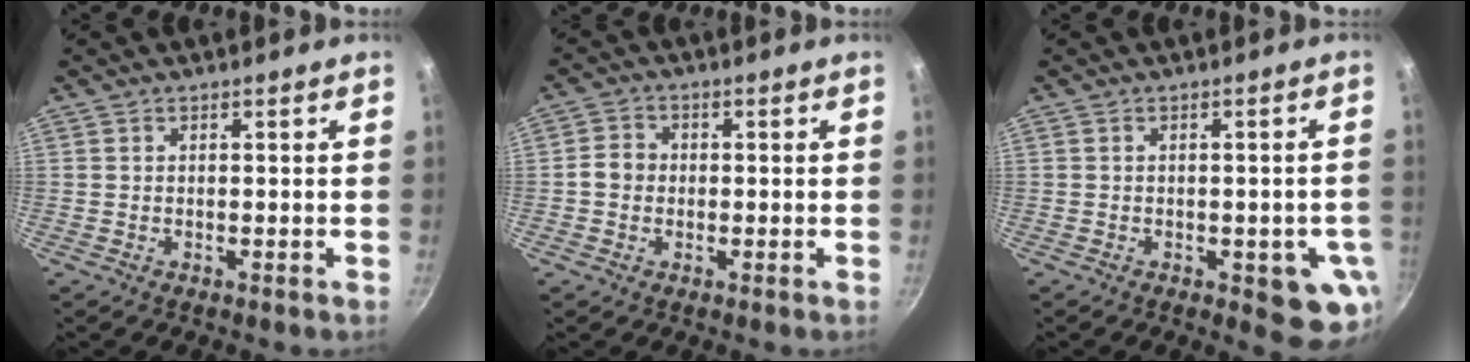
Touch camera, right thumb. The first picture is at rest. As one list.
[{"total": 3.6, "force": [-0.4, 3.2, 1.6], "torque": [-0.017, 0.012, -0.016]}, {"total": 8.4, "force": [-2.4, 3.5, 7.2], "torque": [-0.050, 0.001, -0.025]}]